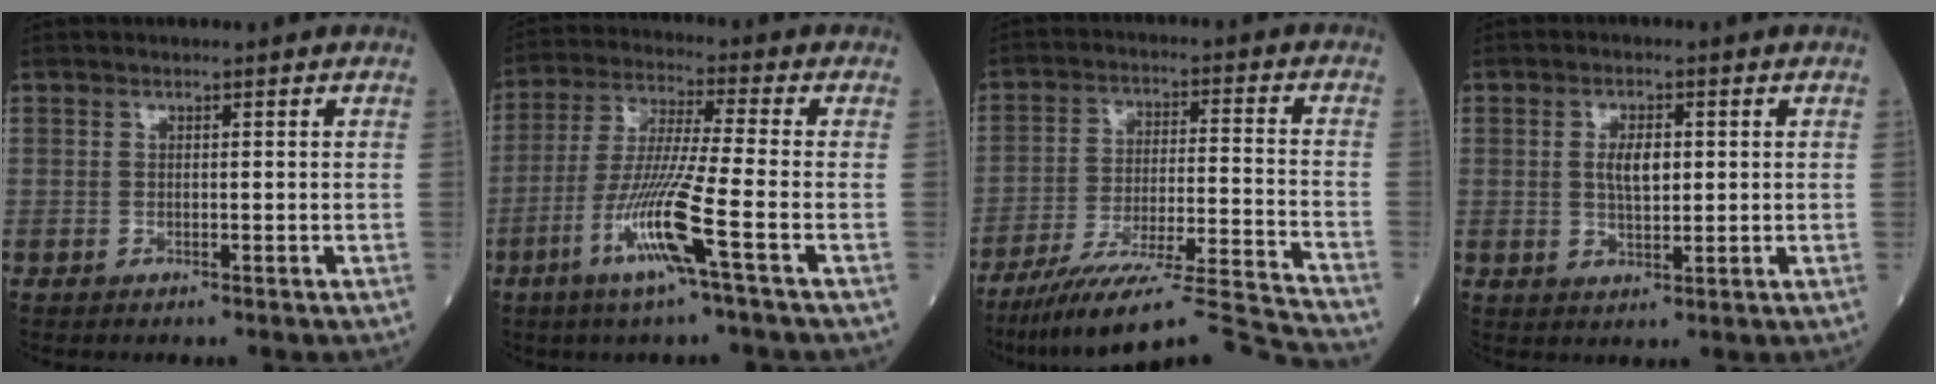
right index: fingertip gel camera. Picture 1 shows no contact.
{"total": 11.5, "force": [-4.9, -1.2, 10.4], "torque": [-0.209, -0.019, -0.099]}
{"total": 19.8, "force": [-17.9, -1.6, 8.4], "torque": [-0.111, -0.008, -0.277]}
{"total": 4.2, "force": [0.6, 1.7, 3.8], "torque": [-0.070, 0.004, 0.013]}